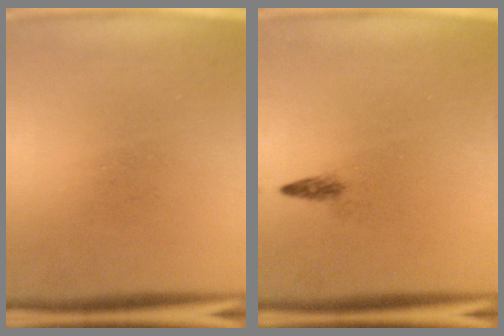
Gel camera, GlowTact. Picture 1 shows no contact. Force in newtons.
{"total": 1.1}